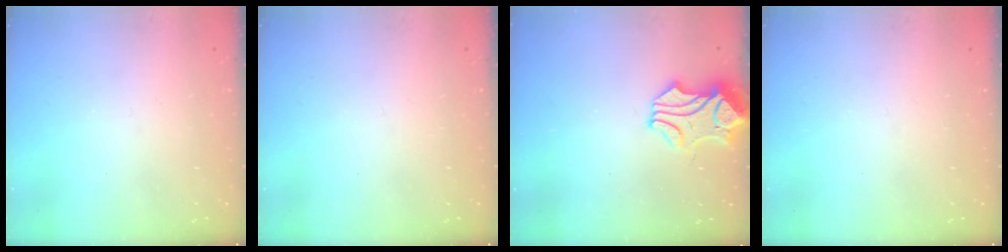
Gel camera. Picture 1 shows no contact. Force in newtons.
{"total": 0.0}
{"total": 0.9, "press": 0.1, "slide": 0.9}
{"total": 0.0}